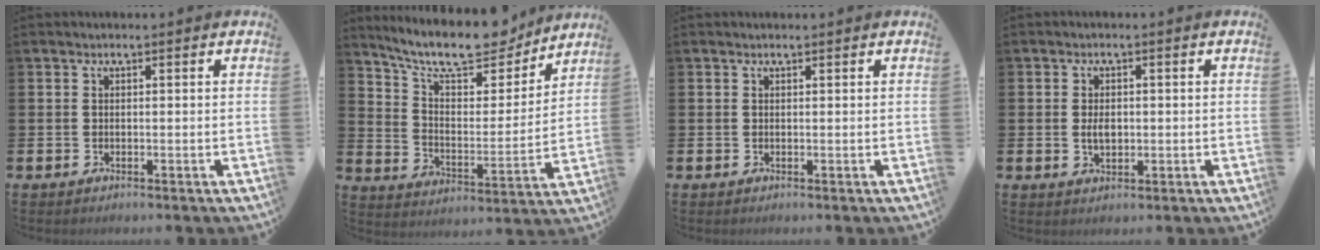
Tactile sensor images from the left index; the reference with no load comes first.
{"total": 12.1, "force": [10.6, 3.3, 4.6], "torque": [-0.115, -0.069, 0.185]}
{"total": 0.0}
{"total": 2.4, "force": [0.1, 1.4, 1.9], "torque": [-0.030, 0.002, -0.002]}